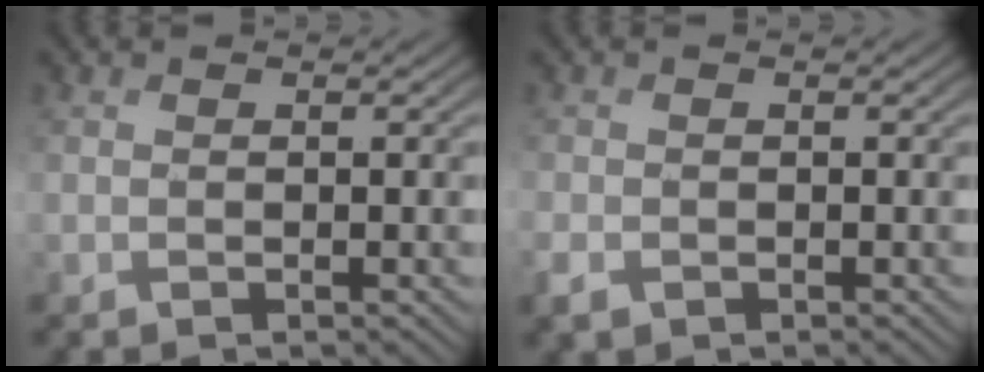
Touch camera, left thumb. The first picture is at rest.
{"total": 2.2, "force": [-1.1, 1.7, 0.9], "torque": [-0.033, -0.011, -0.031]}